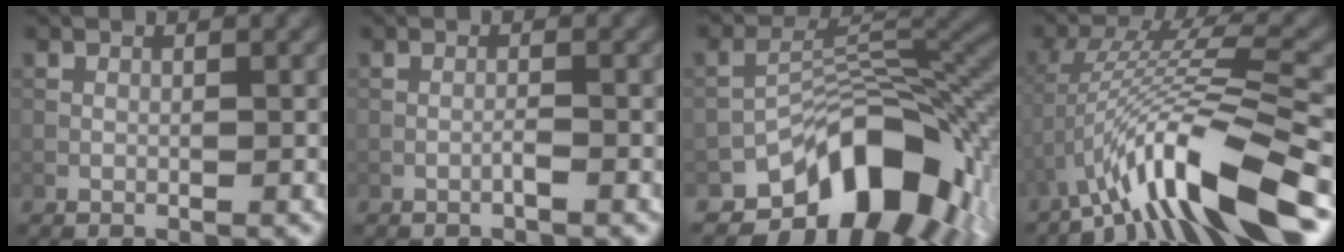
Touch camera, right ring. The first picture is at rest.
{"total": 0.7, "force": [-0.5, 0.0, 0.5], "torque": [-0.010, 0.004, -0.013]}
{"total": 11.1, "force": [-6.4, 6.0, 6.8], "torque": [-0.080, 0.003, -0.111]}
{"total": 10.1, "force": [-6.3, 1.5, 7.8], "torque": [-0.140, 0.013, -0.105]}